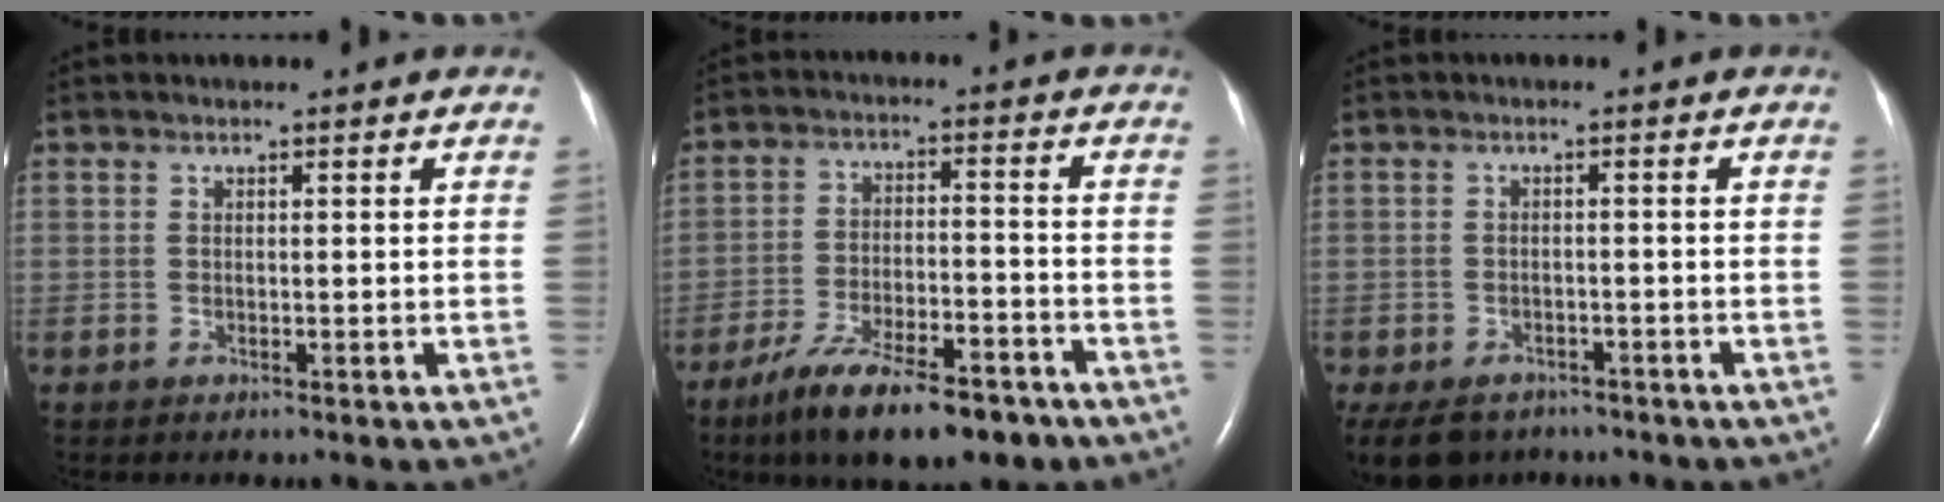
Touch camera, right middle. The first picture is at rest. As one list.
[{"total": 13.7, "force": [-9.9, 3.9, 8.7], "torque": [-0.152, -0.012, -0.167]}, {"total": 10.2, "force": [-7.4, 6.2, 3.4], "torque": [-0.086, -0.015, -0.099]}]